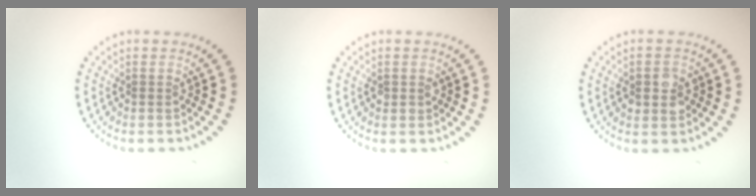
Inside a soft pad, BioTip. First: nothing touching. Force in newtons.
{"total": 1.1, "press": 1.0, "slide": 0.2}
{"total": 2.6, "press": 2.6, "slide": 0.2}